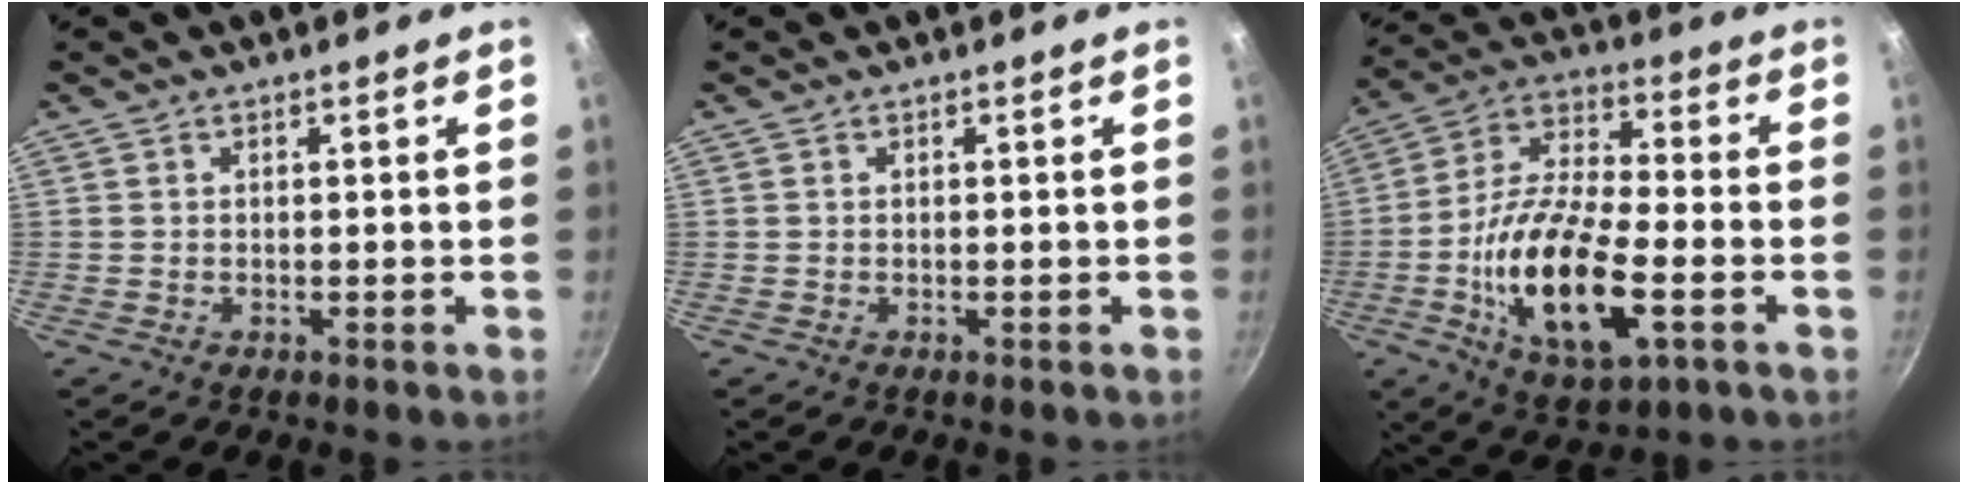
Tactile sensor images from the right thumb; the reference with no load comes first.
{"total": 0.0}
{"total": 19.3, "force": [-5.4, 7.8, 16.9], "torque": [-0.316, 0.020, -0.104]}